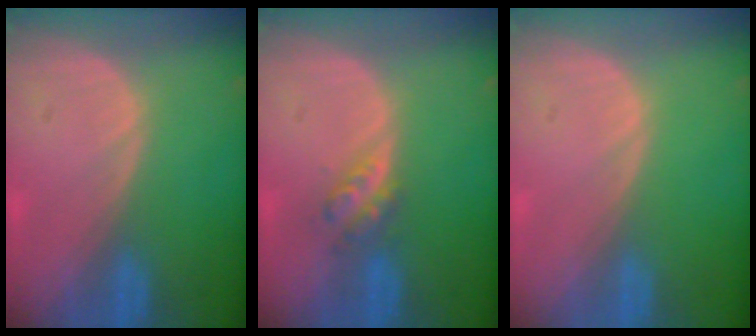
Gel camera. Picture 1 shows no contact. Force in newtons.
{"total": 3.7, "press": 3.1, "slide": 1.9}
{"total": 0.0}